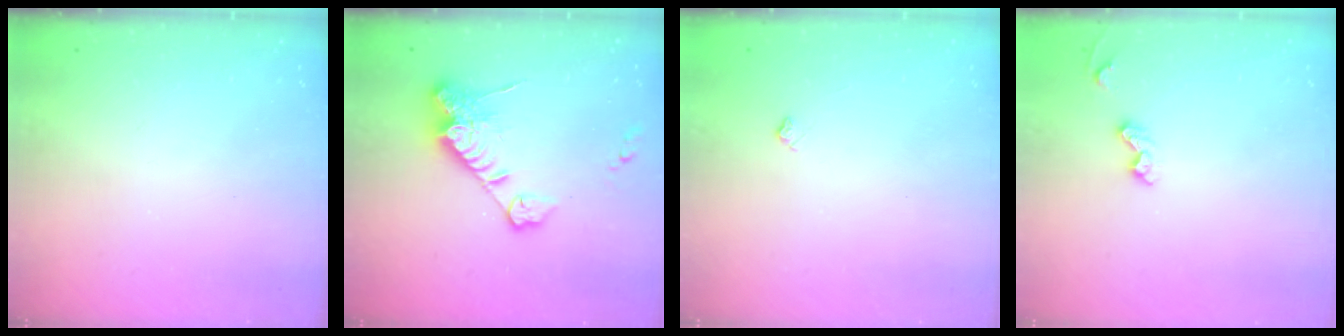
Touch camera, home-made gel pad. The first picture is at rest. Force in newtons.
{"total": 14.1, "press": 14.0, "slide": 1.5}
{"total": 3.1, "press": 3.1, "slide": 0.4}
{"total": 4.4, "press": 4.3, "slide": 0.7}